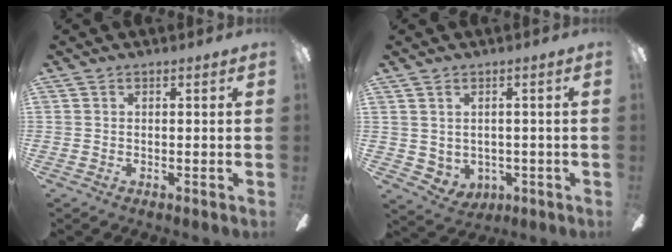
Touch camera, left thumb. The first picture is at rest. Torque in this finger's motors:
{"motor_torque": [-0.16, 0.36, -0.13, -0.02, 0.02]}